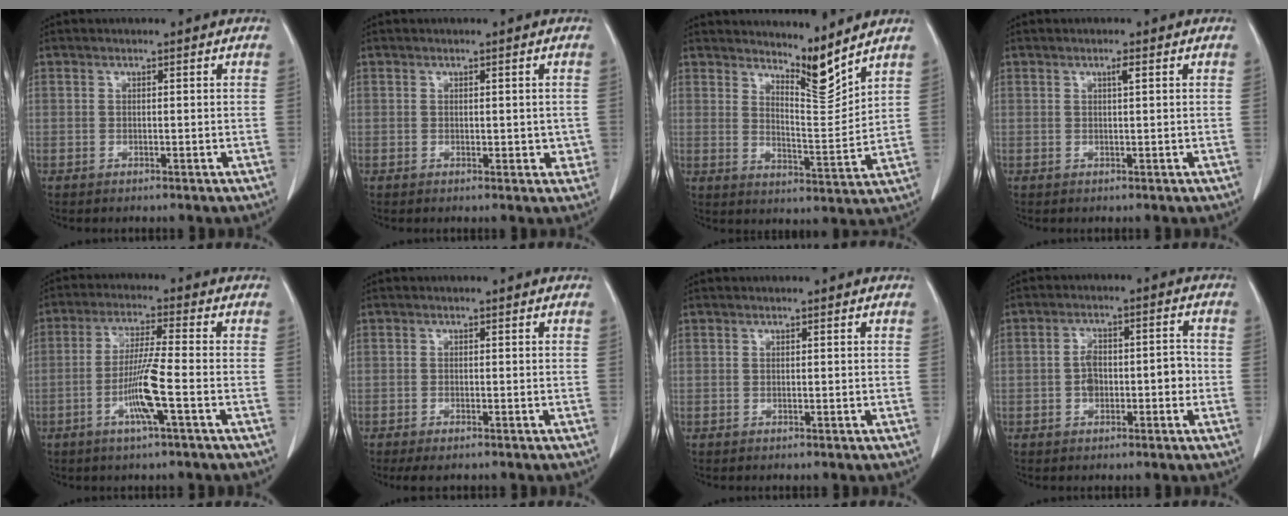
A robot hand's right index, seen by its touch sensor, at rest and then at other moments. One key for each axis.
{"total": 2.3, "fx": 0.0, "fy": 1.5, "fz": 1.8, "tx": -0.014, "ty": -0.002, "tz": 0.002}
{"total": 6.6, "fx": 6.0, "fy": 0.0, "fz": 2.7, "tx": -0.047, "ty": -0.026, "tz": 0.103}
{"total": 1.0, "fx": 0.5, "fy": 0.0, "fz": 0.9, "tx": -0.018, "ty": 0.001, "tz": 0.009}
{"total": 7.9, "fx": -2.7, "fy": -0.5, "fz": 7.4, "tx": -0.144, "ty": -0.008, "tz": -0.055}
{"total": 2.6, "fx": -2.0, "fy": 0.8, "fz": 1.5, "tx": -0.025, "ty": -0.006, "tz": -0.025}
{"total": 0.0}
{"total": 5.8, "fx": -1.2, "fy": 3.0, "fz": 4.9, "tx": -0.079, "ty": 0.026, "tz": -0.019}